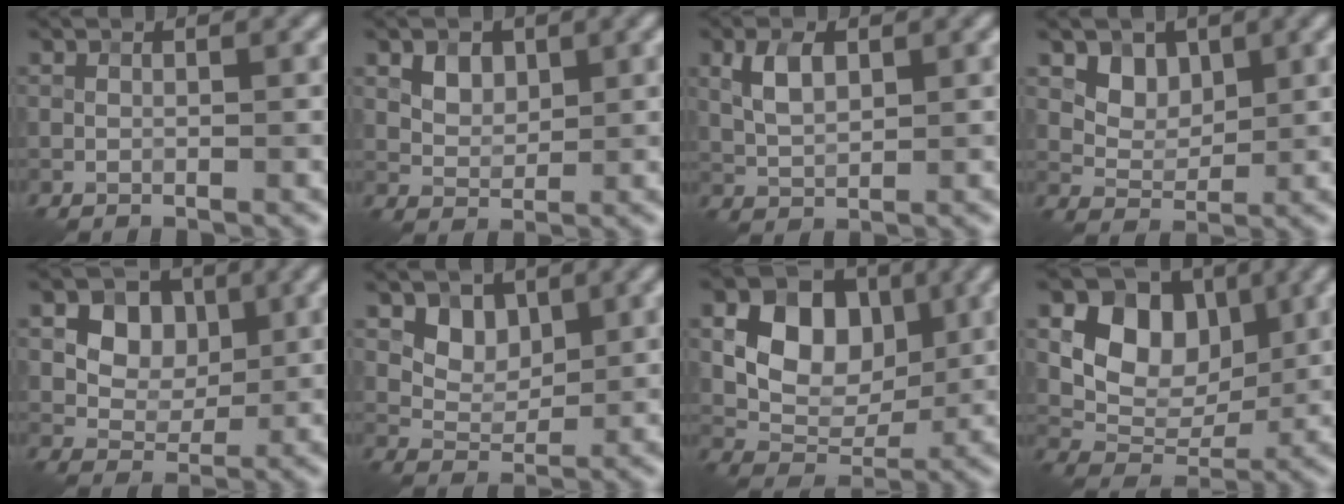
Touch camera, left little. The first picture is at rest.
{"total": 2.2, "force": [1.0, 1.6, 1.1], "torque": [-0.021, -0.004, 0.020]}
{"total": 3.2, "force": [1.0, 1.8, 2.4], "torque": [-0.053, 0.004, 0.021]}
{"total": 2.9, "force": [1.5, 2.2, 1.3], "torque": [-0.026, -0.019, 0.038]}
{"total": 5.4, "force": [1.6, 4.1, 3.1], "torque": [-0.056, -0.005, 0.023]}
{"total": 3.0, "force": [1.5, 2.2, 1.4], "torque": [-0.027, -0.014, 0.033]}
{"total": 7.7, "force": [1.7, 5.6, 5.1], "torque": [-0.081, 0.000, 0.025]}
{"total": 7.4, "force": [2.1, 5.5, 4.5], "torque": [-0.062, -0.003, 0.030]}